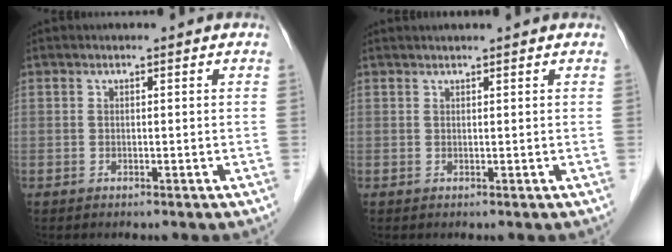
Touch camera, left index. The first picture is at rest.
{"total": 3.1, "force": [2.8, 0.0, 1.3], "torque": [-0.012, 0.026, 0.038]}